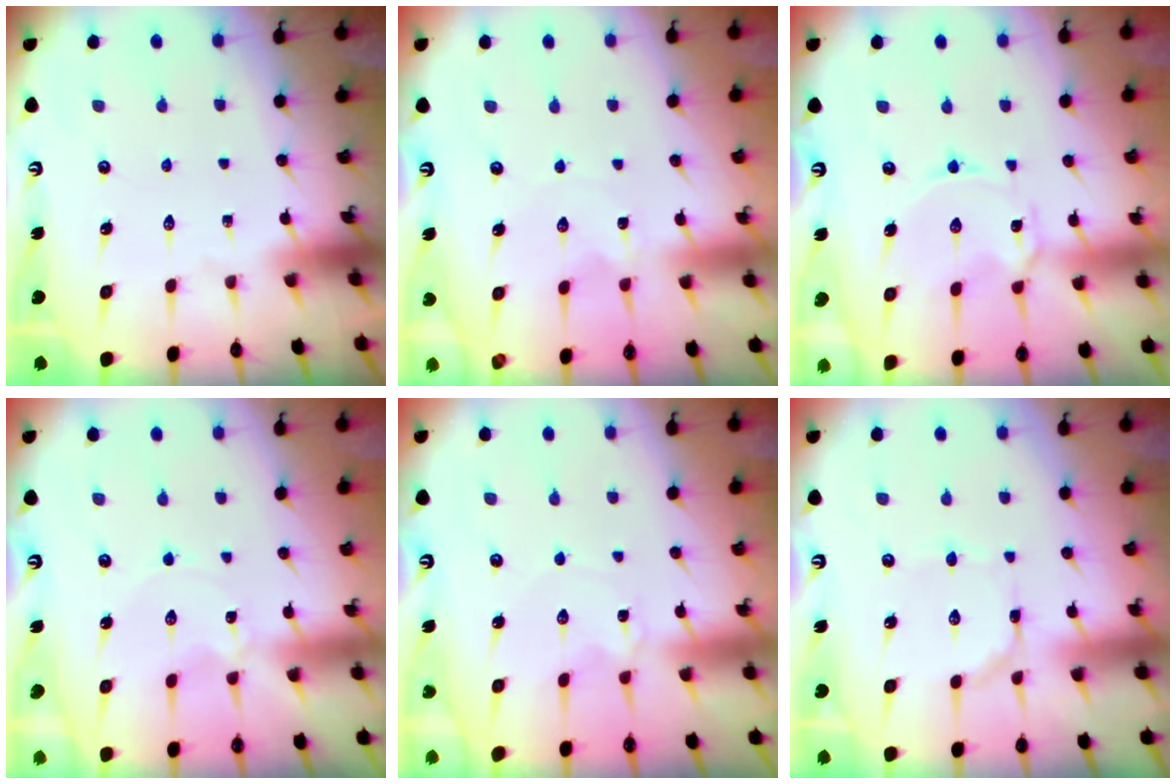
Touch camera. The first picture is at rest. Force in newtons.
{"total": 0.7, "press": 0.7, "slide": 0.1}
{"total": 2.3, "press": 2.3, "slide": 0.3}
{"total": 0.9, "press": 0.9, "slide": 0.1}
{"total": 2.9, "press": 2.9, "slide": 0.5}
{"total": 2.5, "press": 2.5, "slide": 0.1}